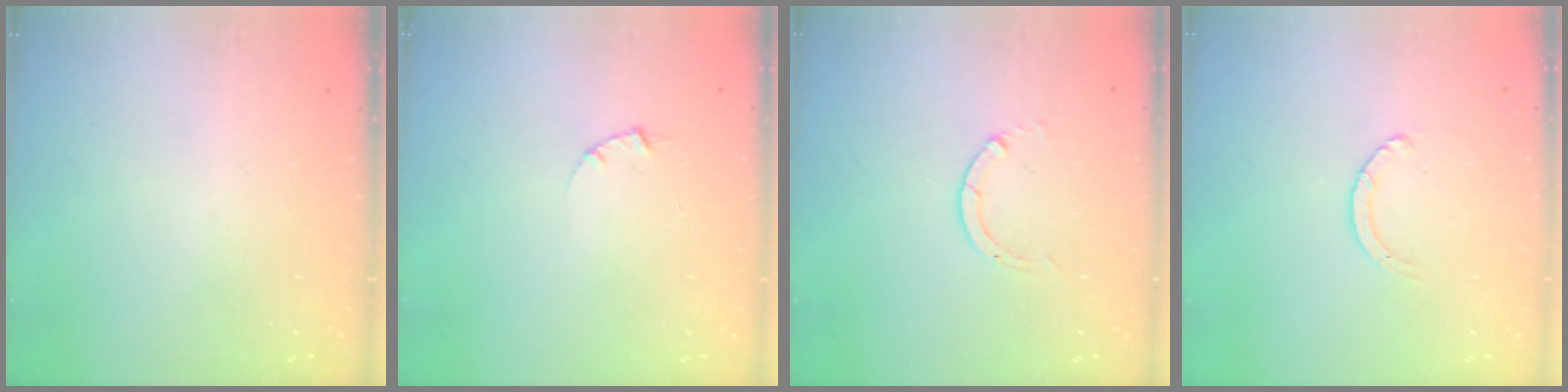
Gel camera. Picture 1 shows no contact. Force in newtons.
{"total": 1.0, "press": 1.0, "slide": 0.3}
{"total": 0.6, "press": 0.5, "slide": 0.1}
{"total": 1.3, "press": 1.2, "slide": 0.2}